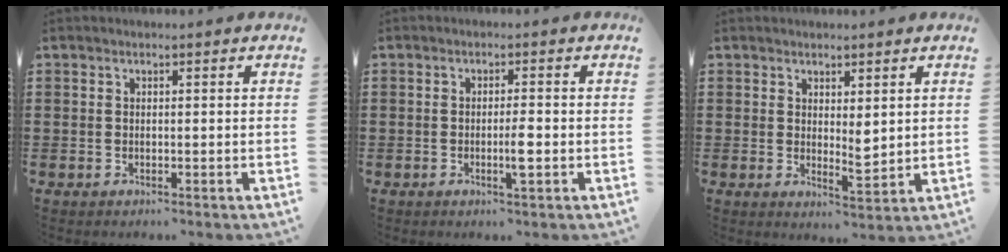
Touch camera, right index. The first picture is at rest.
{"total": 2.9, "force": [-0.8, 0.3, 2.8], "torque": [-0.054, -0.004, -0.016]}
{"total": 3.1, "force": [1.9, 1.5, 2.0], "torque": [-0.027, -0.008, 0.032]}